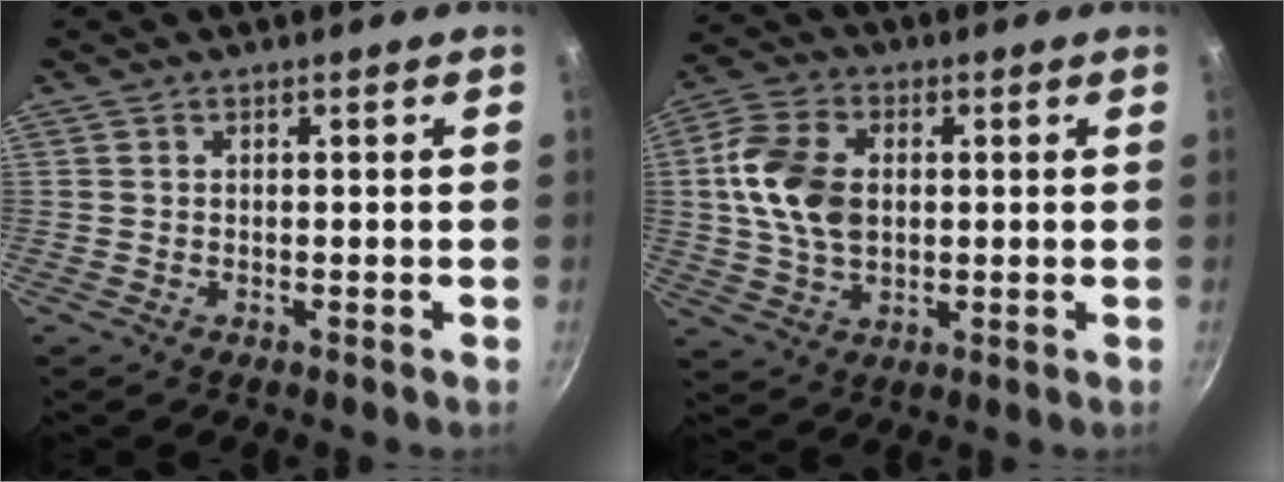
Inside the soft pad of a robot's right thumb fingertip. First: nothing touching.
{"total": 12.4, "force": [1.3, 8.4, 9.0], "torque": [-0.158, 0.008, 0.016]}